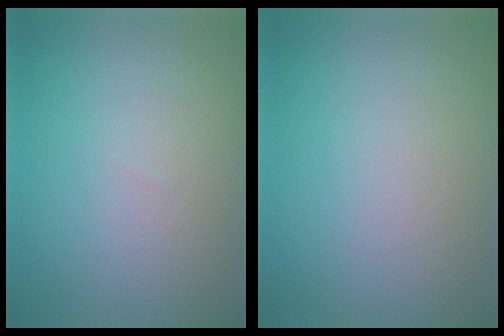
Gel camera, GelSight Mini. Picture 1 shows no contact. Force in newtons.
{"total": 0.0}